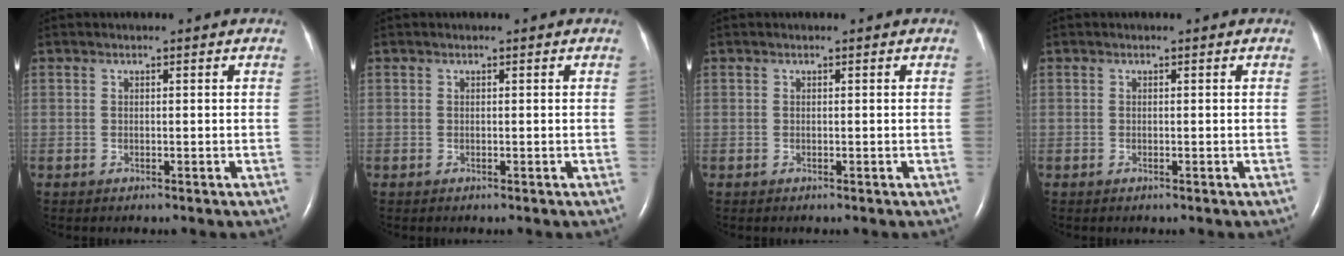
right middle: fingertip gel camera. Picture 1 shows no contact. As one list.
[{"total": 0.0}, {"total": 0.0}, {"total": 0.0}]